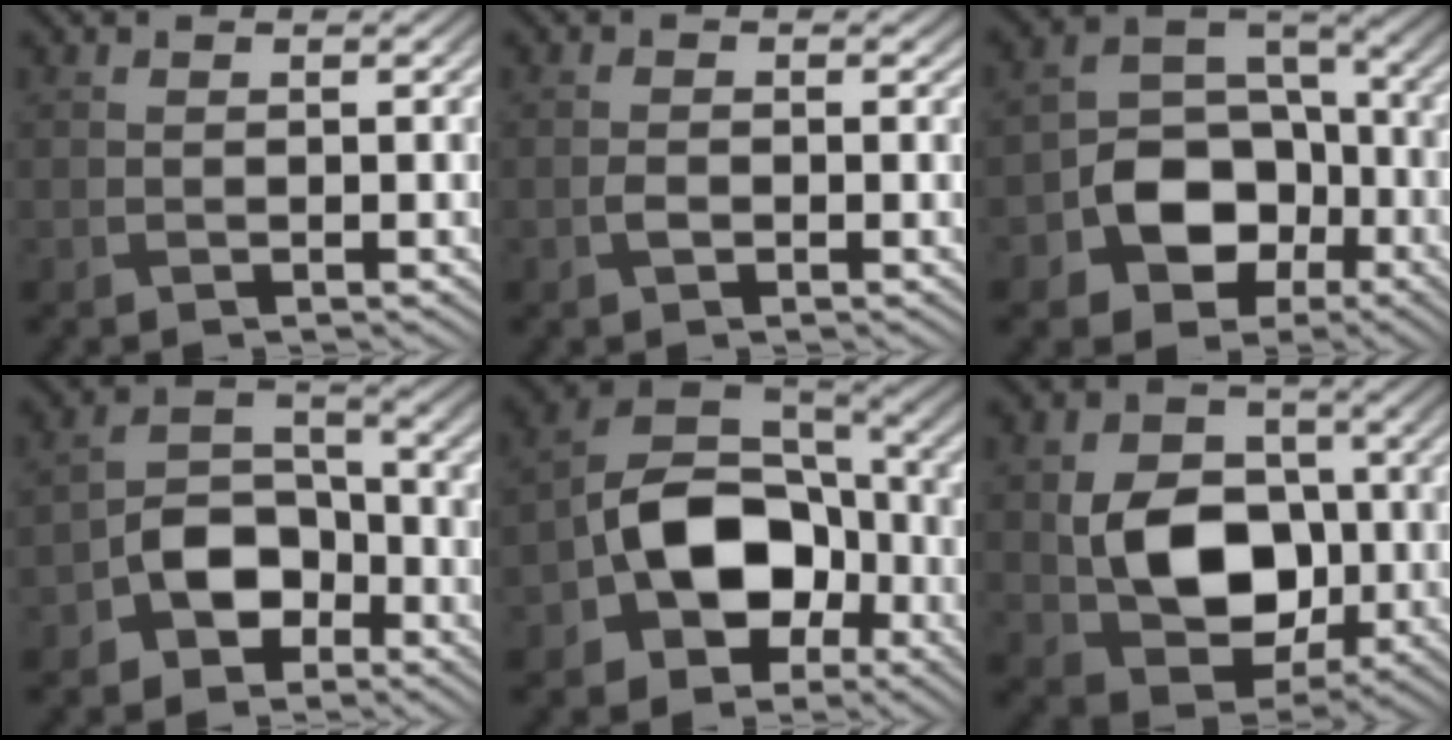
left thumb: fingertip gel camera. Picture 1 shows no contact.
{"total": 1.2, "force": [-0.4, 0.8, 0.8], "torque": [-0.019, 0.000, -0.010]}
{"total": 10.1, "force": [-4.0, 7.5, 5.5], "torque": [-0.105, -0.010, -0.081]}
{"total": 7.4, "force": [-4.1, 4.9, 3.8], "torque": [-0.071, 0.005, -0.090]}
{"total": 12.7, "force": [-4.8, 8.9, 7.7], "torque": [-0.144, -0.016, -0.104]}
{"total": 10.4, "force": [-1.1, 7.8, 6.8], "torque": [-0.143, -0.007, -0.023]}